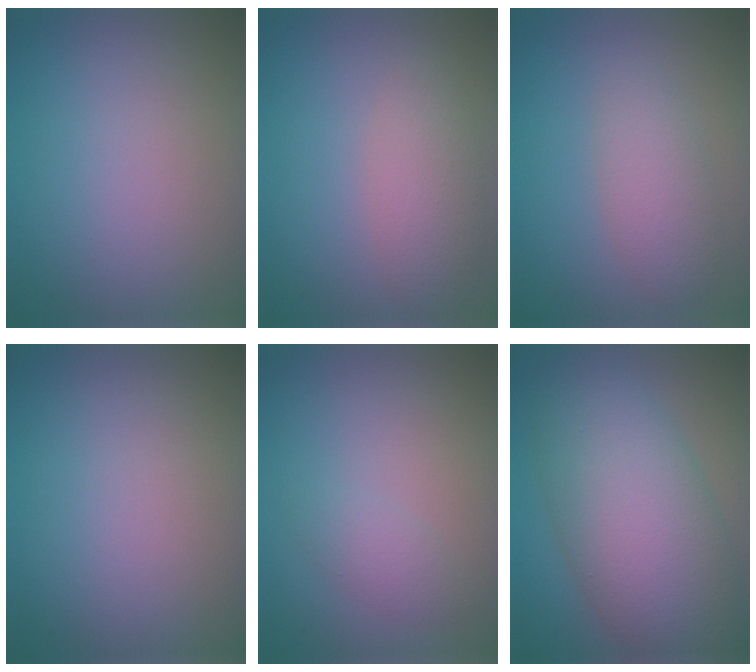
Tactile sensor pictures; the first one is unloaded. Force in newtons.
{"total": 3.1, "press": 3.1, "slide": 0.1}
{"total": 3.0, "press": 3.0, "slide": 0.1}
{"total": 0.0}
{"total": 1.5, "press": 1.5, "slide": 0.1}
{"total": 10.7, "press": 10.7, "slide": 0.5}